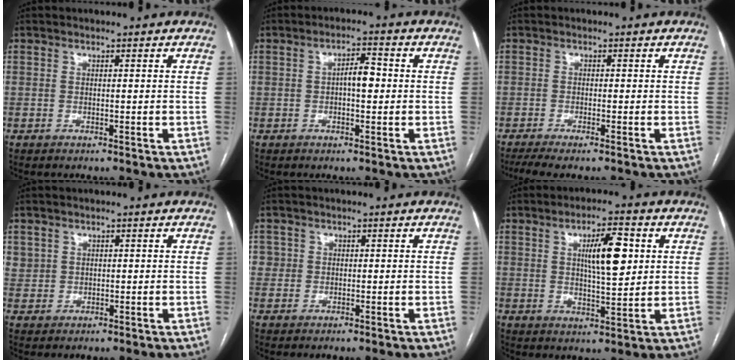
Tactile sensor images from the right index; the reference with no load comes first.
{"total": 3.7, "force": [-0.1, 1.3, 3.5], "torque": [-0.056, 0.011, -0.003]}
{"total": 4.2, "force": [-3.1, 0.2, 2.8], "torque": [-0.047, -0.009, -0.056]}
{"total": 2.4, "force": [1.2, 2.1, 0.1], "torque": [0.011, 0.005, 0.020]}
{"total": 2.0, "force": [0.5, 1.9, 0.0], "torque": [0.015, 0.003, 0.003]}
{"total": 8.5, "force": [2.3, 2.0, 7.9], "torque": [-0.131, 0.007, 0.041]}